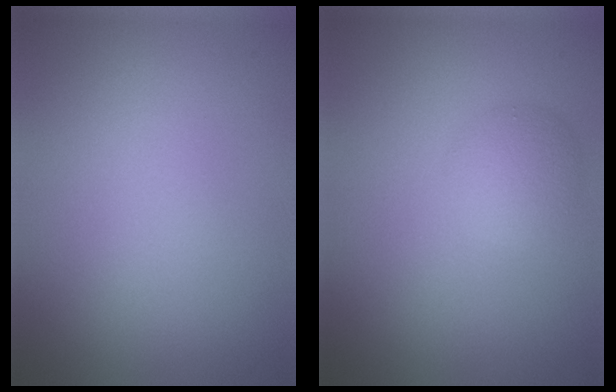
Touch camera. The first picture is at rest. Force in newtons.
{"total": 2.4, "press": 2.4, "slide": 0.0}